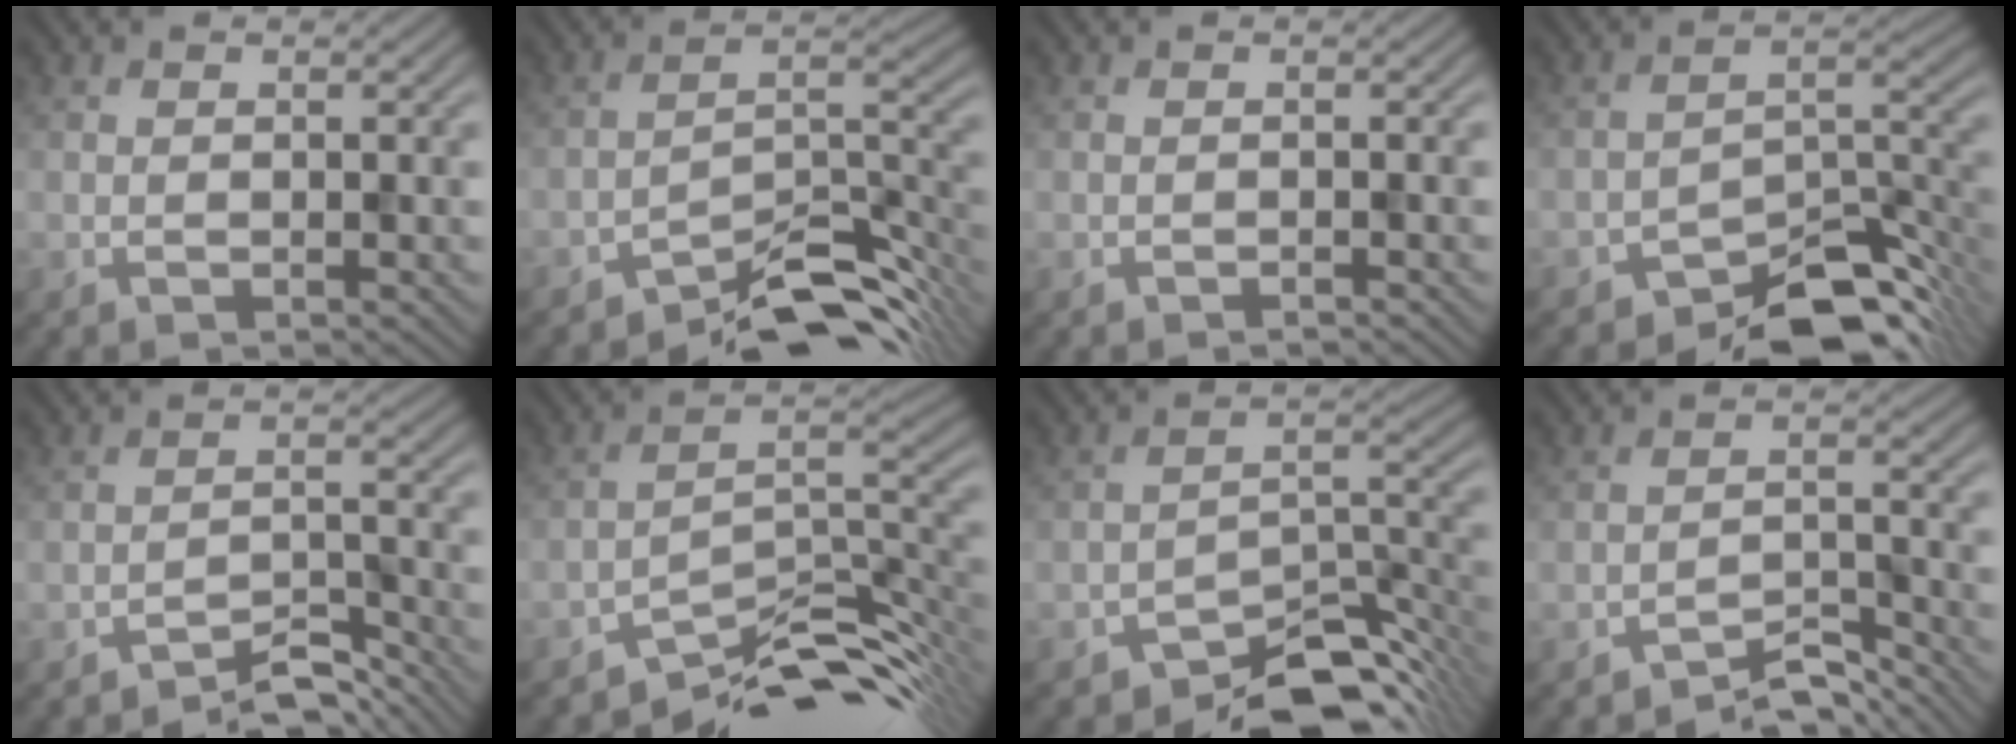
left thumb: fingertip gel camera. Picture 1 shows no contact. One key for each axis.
{"total": 9.7, "fx": -7.8, "fy": 2.7, "fz": 5.2, "tx": -0.065, "ty": 0.008, "tz": -0.146}
{"total": 0.5, "fx": -0.5, "fy": 0.0, "fz": 0.1, "tx": 0.001, "ty": 0.002, "tz": -0.010}
{"total": 9.8, "fx": -7.8, "fy": 3.4, "fz": 4.9, "tx": -0.053, "ty": 0.001, "tz": -0.140}
{"total": 4.7, "fx": -4.2, "fy": 1.0, "fz": 1.8, "tx": -0.027, "ty": 0.006, "tz": -0.072}
{"total": 10.7, "fx": -8.2, "fy": 3.2, "fz": 6.0, "tx": -0.084, "ty": -0.002, "tz": -0.147}
{"total": 9.8, "fx": -7.8, "fy": 3.6, "fz": 4.7, "tx": -0.051, "ty": -0.001, "tz": -0.139}
{"total": 4.6, "fx": -4.2, "fy": 1.0, "fz": 1.7, "tx": -0.025, "ty": 0.005, "tz": -0.074}